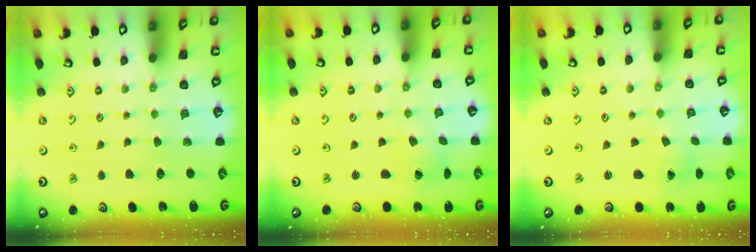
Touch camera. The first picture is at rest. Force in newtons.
{"total": 1.6, "press": 1.6, "slide": 0.1}
{"total": 1.3, "press": 1.3, "slide": 0.1}